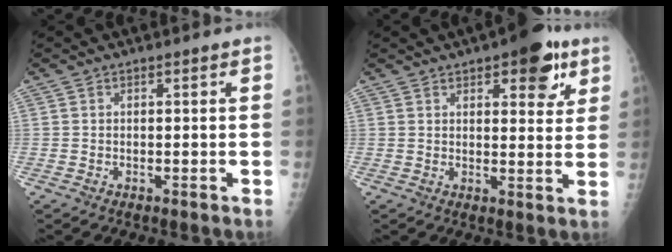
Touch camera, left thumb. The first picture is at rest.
{"total": 10.2, "force": [5.4, 4.3, 7.5], "torque": [-0.063, -0.018, 0.065]}